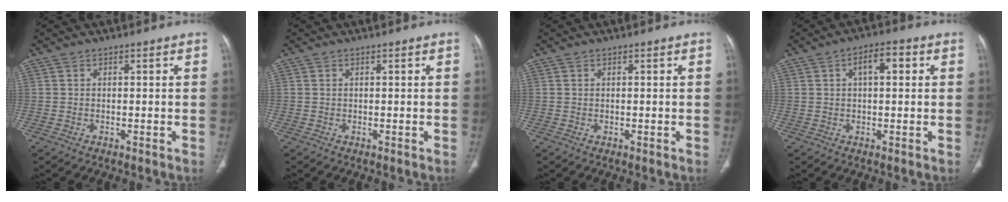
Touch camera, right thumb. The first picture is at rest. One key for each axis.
{"total": 0.0}
{"total": 0.0}
{"total": 4.9, "fx": 1.3, "fy": 2.3, "fz": 4.1, "tx": -0.057, "ty": 0.010, "tz": 0.017}